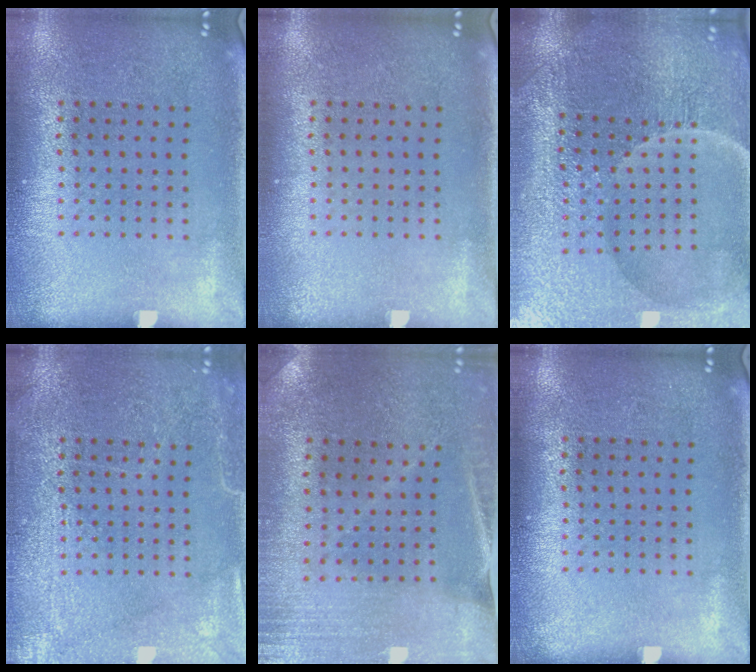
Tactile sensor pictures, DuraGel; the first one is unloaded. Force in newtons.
{"total": 0.0}
{"total": 4.9, "press": 4.7, "slide": 1.3}
{"total": 4.0, "press": 3.9, "slide": 0.5}
{"total": 0.5, "press": 0.5, "slide": 0.0}
{"total": 0.0}